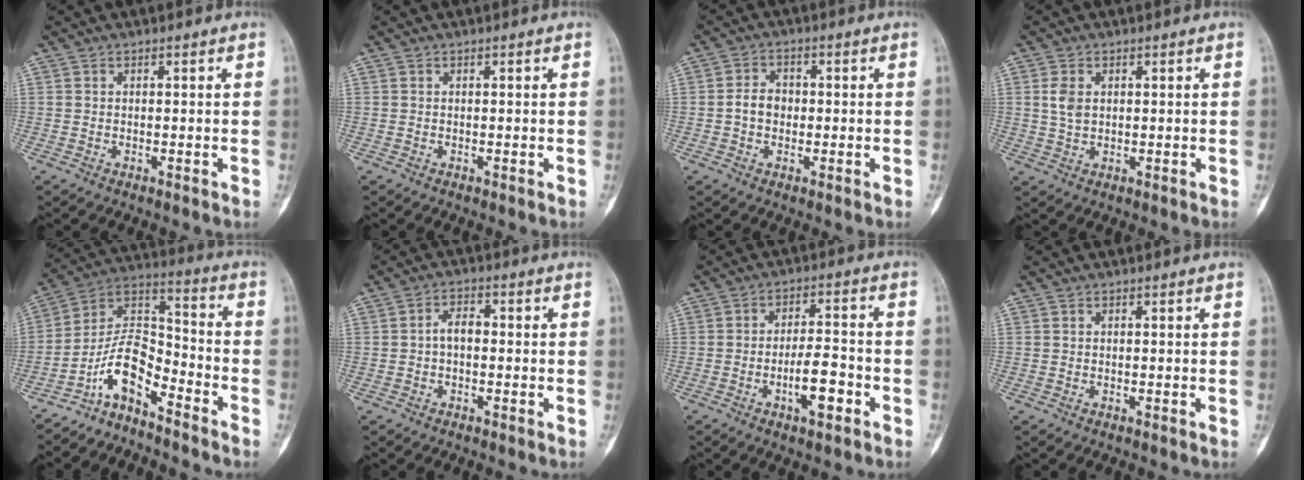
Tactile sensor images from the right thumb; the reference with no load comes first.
{"total": 0.0}
{"total": 4.1, "force": [-0.4, 3.2, 2.5], "torque": [-0.035, 0.014, -0.013]}
{"total": 3.3, "force": [0.8, 2.2, 2.4], "torque": [-0.044, -0.001, 0.018]}
{"total": 10.1, "force": [-7.0, 4.2, 6.1], "torque": [-0.103, 0.092, -0.140]}
{"total": 3.2, "force": [-0.4, 1.9, 2.5], "torque": [-0.037, 0.016, -0.013]}
{"total": 7.5, "force": [-3.0, 2.7, 6.3], "torque": [-0.096, 0.023, -0.049]}
{"total": 0.0}